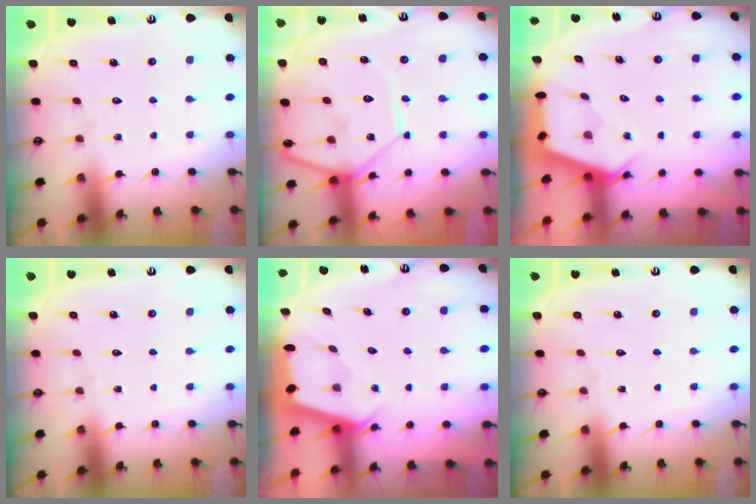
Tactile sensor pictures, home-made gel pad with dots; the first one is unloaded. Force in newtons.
{"total": 12.1, "press": 12.1, "slide": 0.8}
{"total": 3.0, "press": 2.9, "slide": 0.3}
{"total": 0.0}
{"total": 2.2, "press": 2.1, "slide": 0.3}
{"total": 0.0}